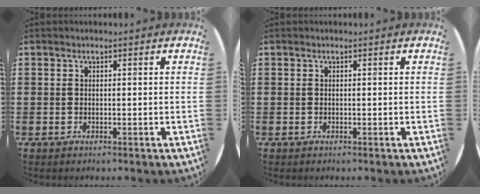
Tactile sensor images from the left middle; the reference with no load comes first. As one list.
[{"total": 0.0}]